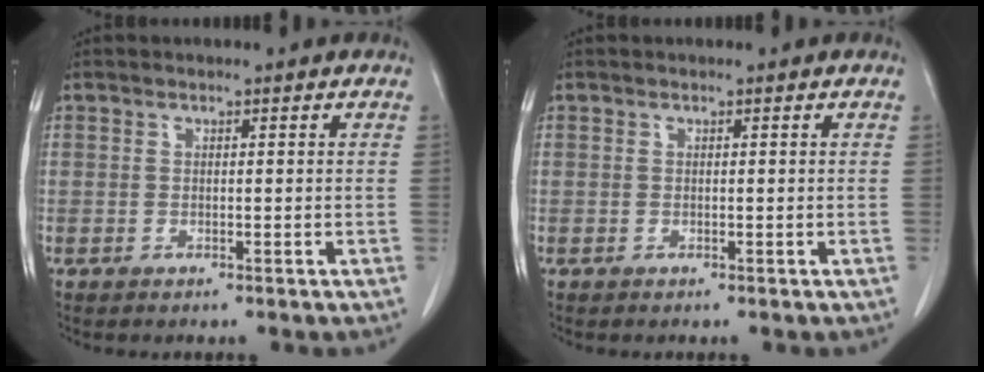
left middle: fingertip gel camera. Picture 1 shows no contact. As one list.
[{"total": 0.0}]